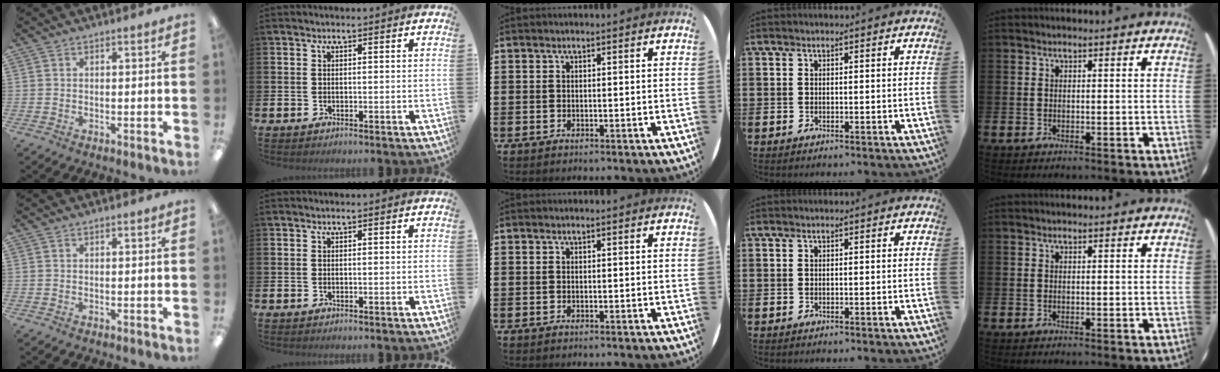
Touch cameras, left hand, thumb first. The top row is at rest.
{}